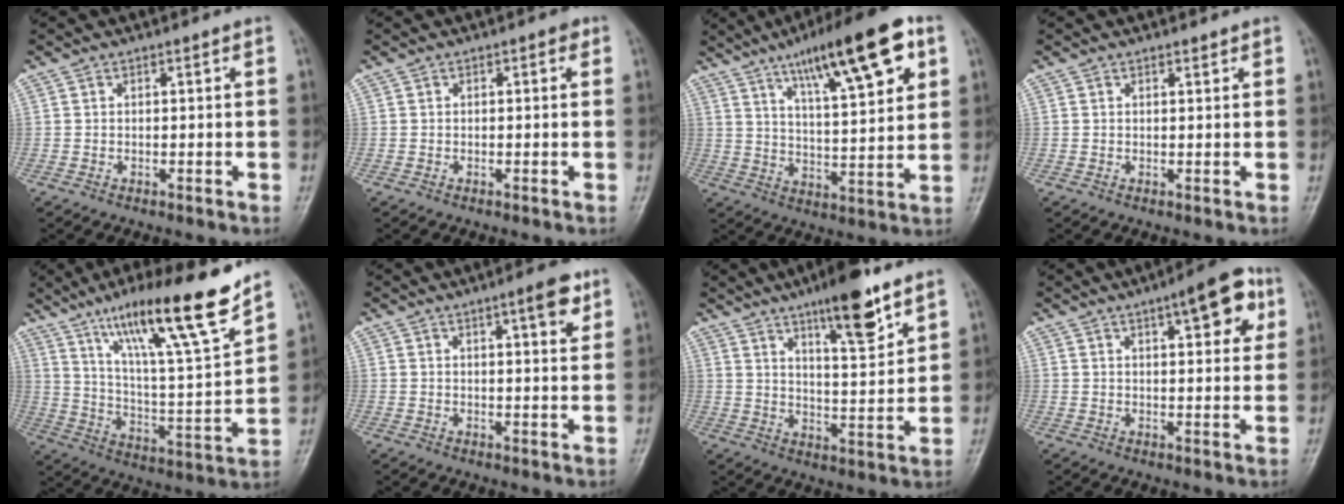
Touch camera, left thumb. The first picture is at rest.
{"total": 0.8, "force": [0.3, 0.5, 0.6], "torque": [0.001, 0.001, -0.001]}
{"total": 20.2, "force": [10.3, 5.2, 16.5], "torque": [-0.229, -0.023, 0.163]}
{"total": 1.0, "force": [0.8, 0.3, 0.3], "torque": [-0.006, -0.007, 0.012]}
{"total": 21.0, "force": [14.6, 1.8, 15.0], "torque": [-0.222, -0.070, 0.249]}
{"total": 5.7, "force": [3.4, 1.3, 4.4], "torque": [-0.054, -0.017, 0.045]}
{"total": 13.0, "force": [8.3, 2.9, 9.5], "torque": [-0.133, -0.050, 0.135]}
{"total": 10.3, "force": [4.9, 3.4, 8.4], "torque": [-0.086, -0.011, 0.060]}